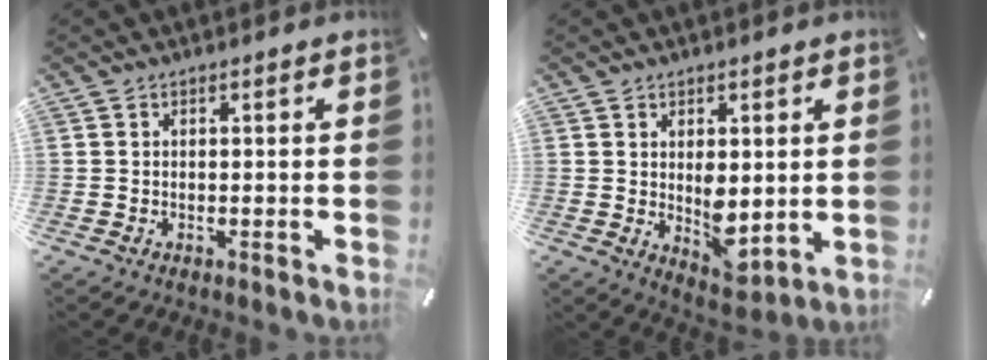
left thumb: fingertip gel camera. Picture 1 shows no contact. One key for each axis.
{"total": 6.8, "fx": 0.6, "fy": 4.0, "fz": 5.5, "tx": -0.076, "ty": -0.006, "tz": 0.011}